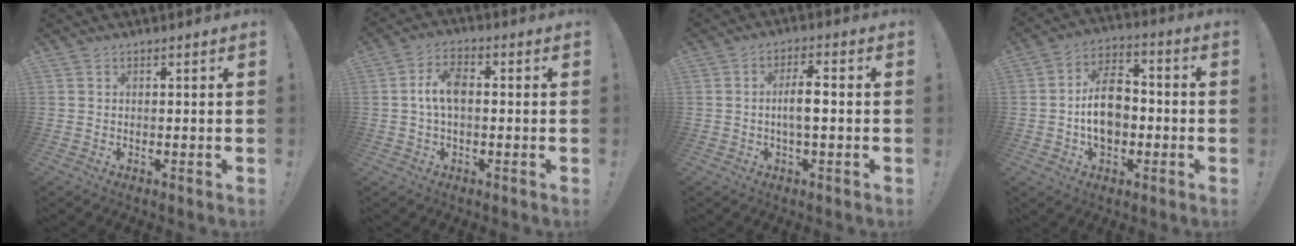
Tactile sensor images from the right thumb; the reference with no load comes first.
{"total": 7.4, "force": [-0.1, 3.9, 6.3], "torque": [-0.131, 0.016, 0.001]}
{"total": 5.4, "force": [-0.7, 1.6, 5.0], "torque": [-0.095, 0.005, -0.016]}
{"total": 12.9, "force": [-1.6, 9.2, 9.0], "torque": [-0.147, 0.014, -0.029]}